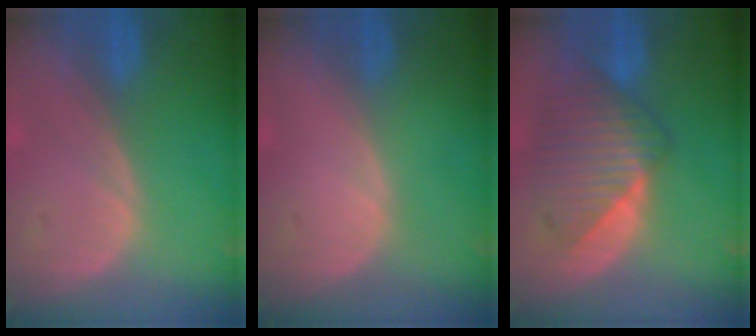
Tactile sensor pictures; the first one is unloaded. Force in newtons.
{"total": 0.0}
{"total": 8.6, "press": 8.2, "slide": 2.6}